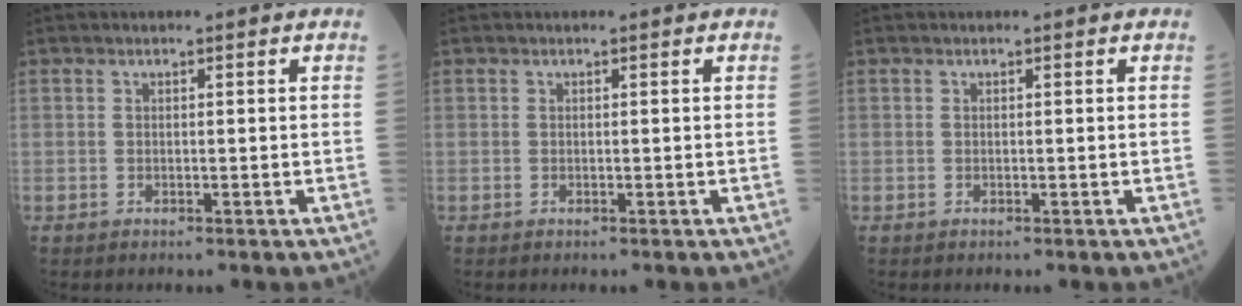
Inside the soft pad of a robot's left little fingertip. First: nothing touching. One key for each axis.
{"total": 0.0}
{"total": 0.0}